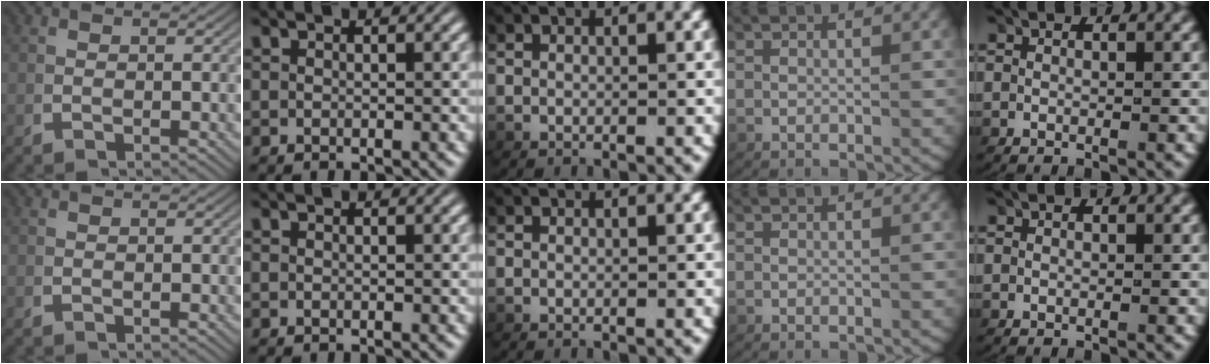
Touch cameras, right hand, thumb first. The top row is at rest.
{}